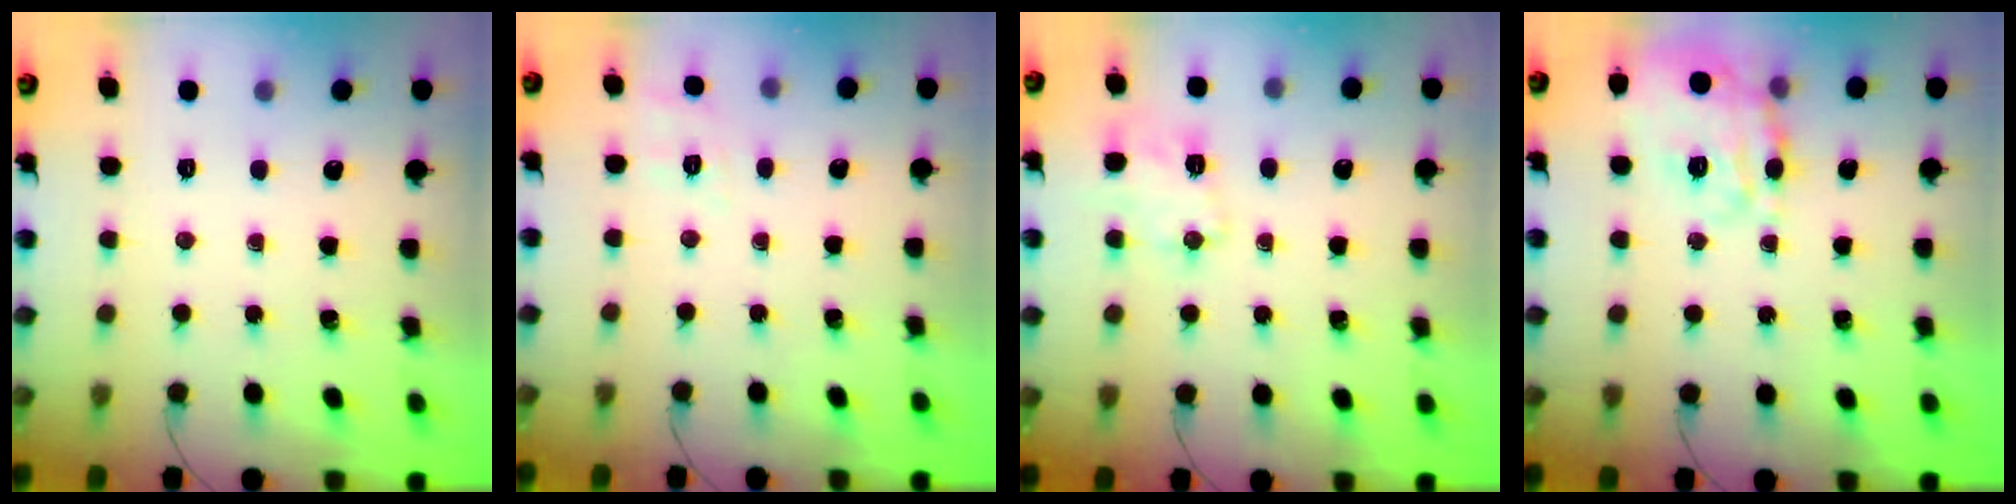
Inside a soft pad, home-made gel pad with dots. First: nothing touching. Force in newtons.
{"total": 3.8, "press": 3.3, "slide": 2.0}
{"total": 5.8, "press": 5.7, "slide": 0.9}
{"total": 16.9, "press": 16.9, "slide": 1.3}